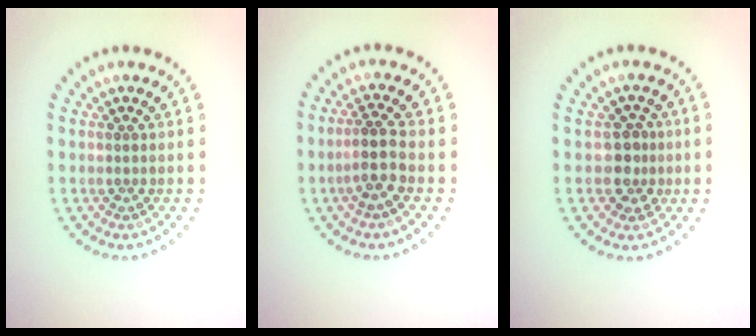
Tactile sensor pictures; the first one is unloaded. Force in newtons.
{"total": 2.6, "press": 2.2, "slide": 1.5}
{"total": 2.4, "press": 2.2, "slide": 1.0}